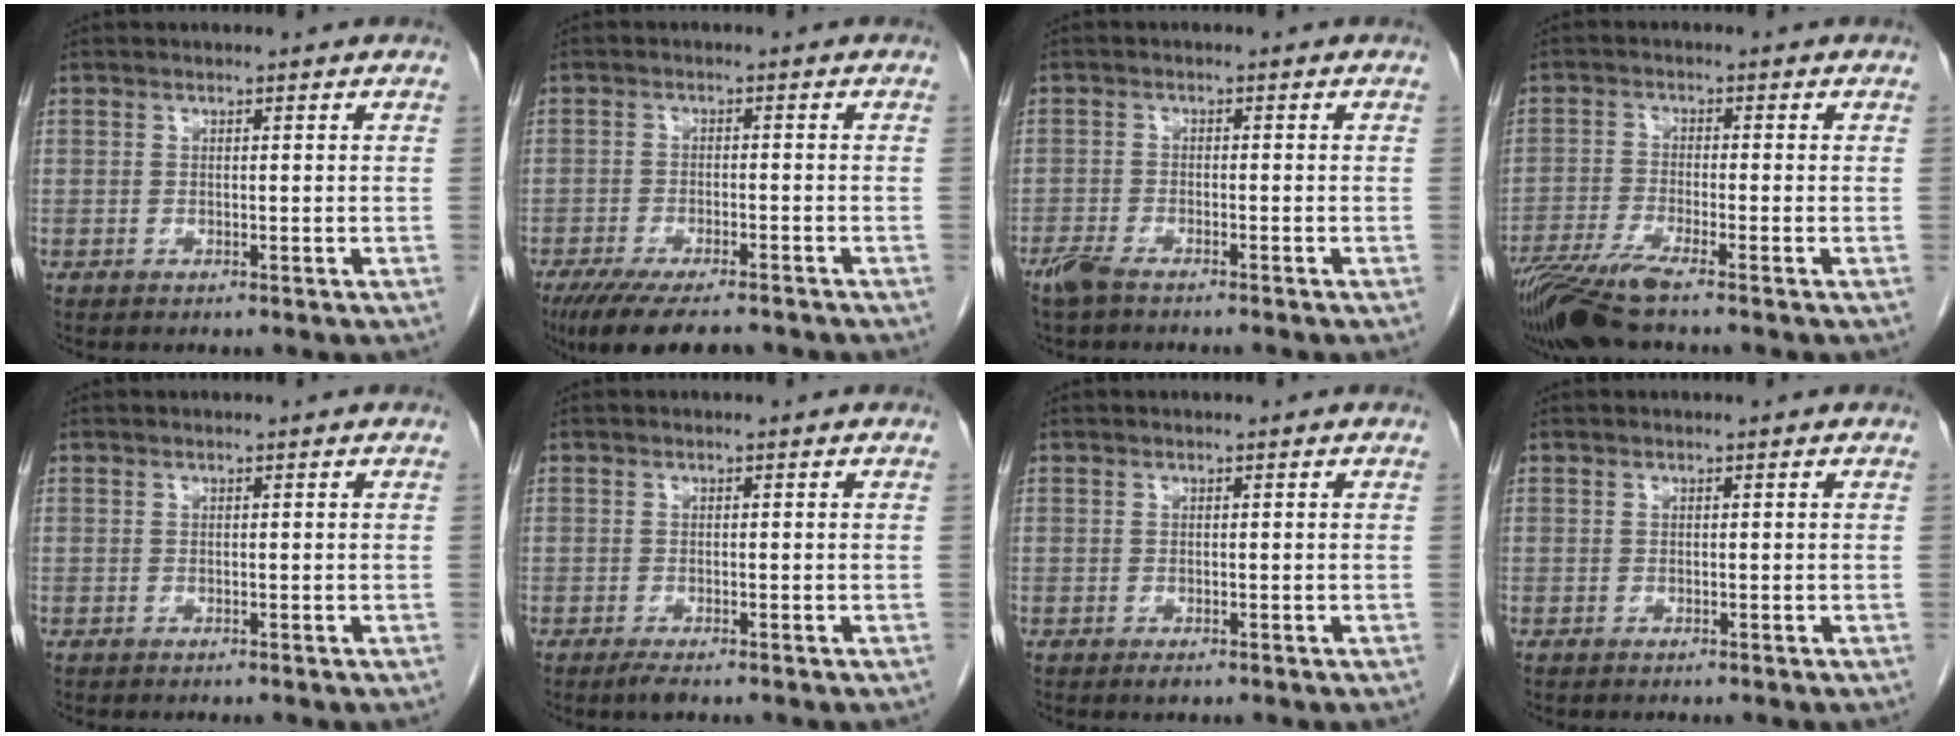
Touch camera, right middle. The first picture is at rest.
{"total": 11.2, "force": [-8.9, 2.6, 6.2], "torque": [-0.096, -0.017, -0.137]}
{"total": 4.3, "force": [-3.6, 0.6, 2.3], "torque": [-0.044, -0.009, -0.059]}
{"total": 8.6, "force": [-6.7, -0.3, 5.4], "torque": [-0.101, -0.023, -0.121]}
{"total": 0.0}
{"total": 1.5, "force": [-1.1, 0.2, 1.1], "torque": [-0.026, -0.006, -0.019]}
{"total": 0.7, "force": [-0.5, 0.3, 0.5], "torque": [-0.008, -0.001, -0.005]}
{"total": 0.0}